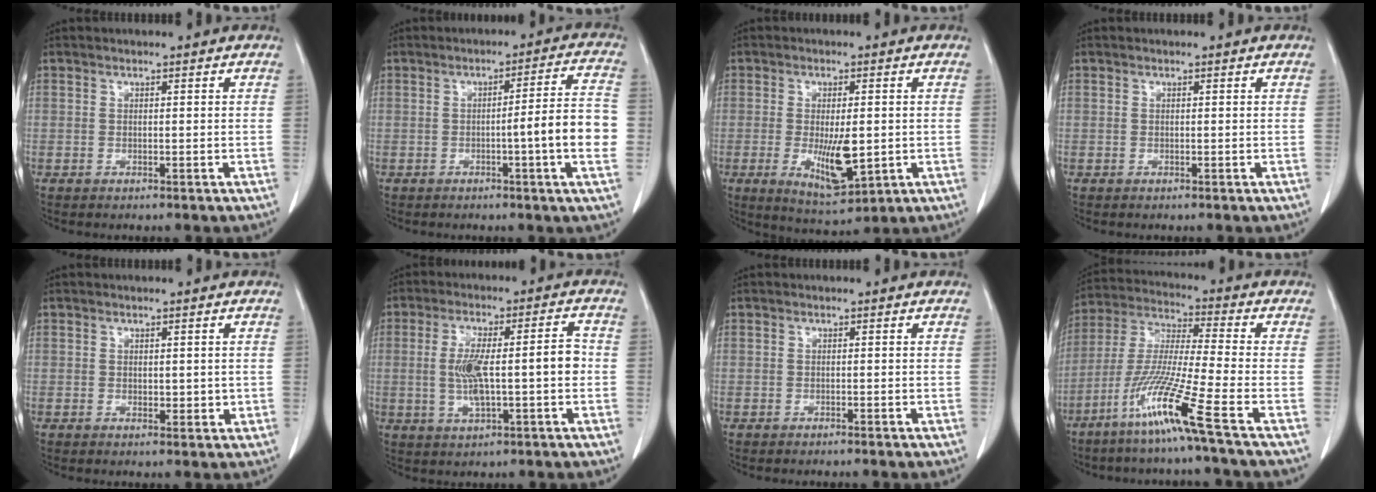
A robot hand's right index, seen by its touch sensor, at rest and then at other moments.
{"total": 9.1, "force": [-1.8, -0.6, 8.9], "torque": [-0.115, 0.009, -0.028]}
{"total": 8.1, "force": [-1.3, 2.5, 7.6], "torque": [-0.133, -0.019, -0.012]}
{"total": 0.0}
{"total": 1.8, "force": [0.1, 1.2, 1.3], "torque": [-0.015, -0.004, 0.006]}
{"total": 10.1, "force": [-0.7, 2.2, 9.8], "torque": [-0.176, 0.021, -0.006]}
{"total": 0.0}
{"total": 12.9, "force": [-7.2, -2.0, 10.5], "torque": [-0.215, -0.033, -0.147]}